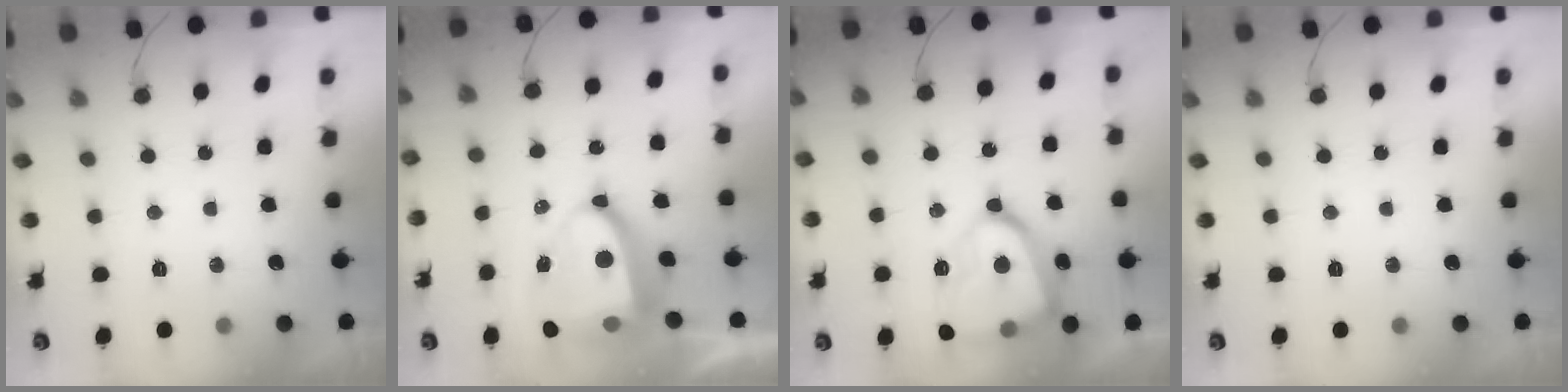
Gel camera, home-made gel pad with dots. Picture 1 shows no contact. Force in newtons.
{"total": 12.8, "press": 12.8, "slide": 1.5}
{"total": 19.4, "press": 19.3, "slide": 2.0}
{"total": 0.0}